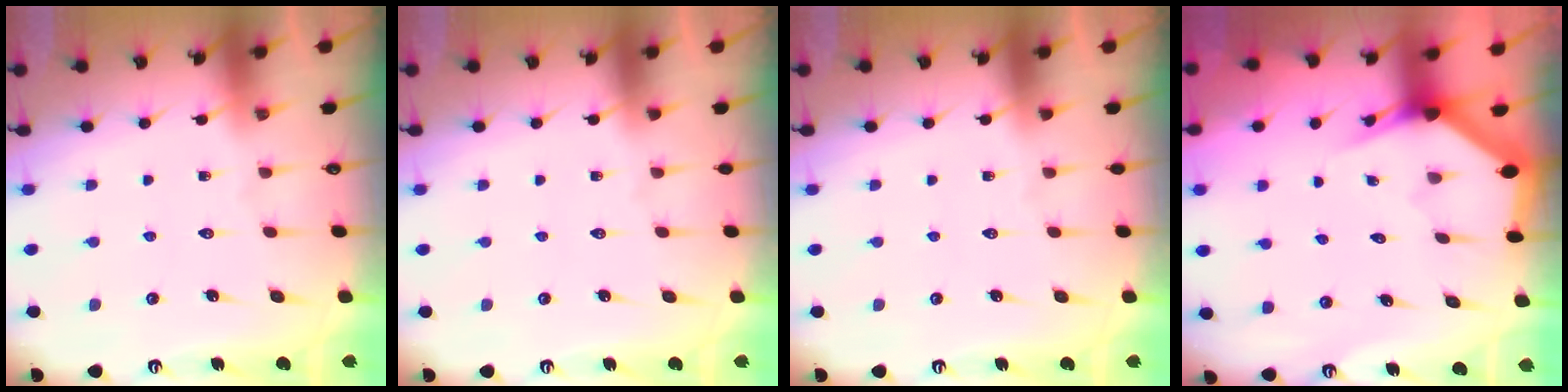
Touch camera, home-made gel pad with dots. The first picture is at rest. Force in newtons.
{"total": 0.0}
{"total": 0.0}
{"total": 3.0, "press": 3.0, "slide": 0.0}